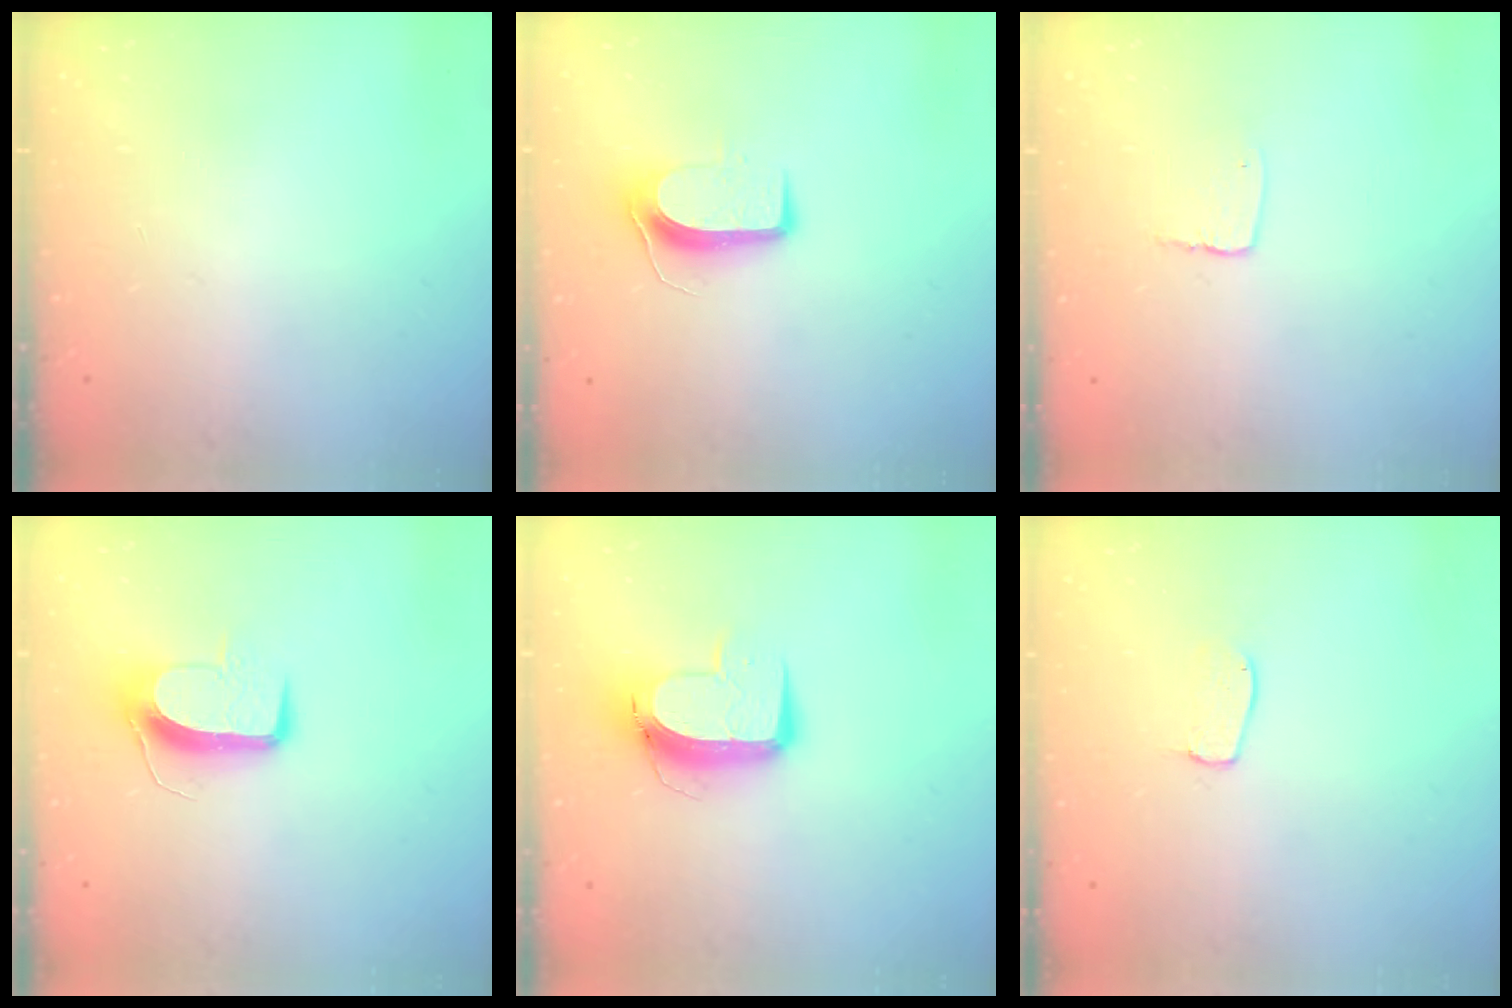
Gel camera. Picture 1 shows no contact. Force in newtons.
{"total": 8.9, "press": 8.9, "slide": 0.7}
{"total": 3.6, "press": 3.6, "slide": 0.3}
{"total": 9.6, "press": 9.6, "slide": 0.2}
{"total": 10.4, "press": 10.4, "slide": 1.1}
{"total": 4.5, "press": 4.5, "slide": 0.3}